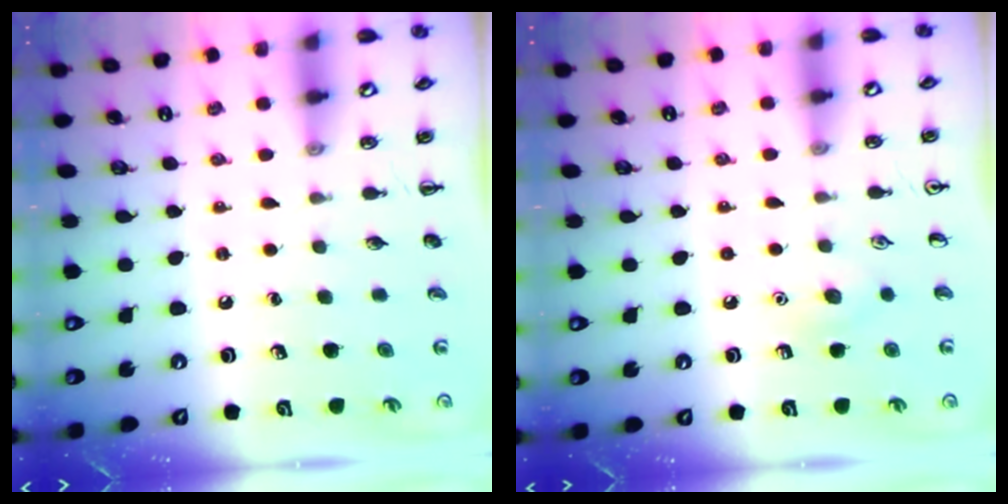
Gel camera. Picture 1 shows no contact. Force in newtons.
{"total": 6.0, "press": 5.8, "slide": 1.6}